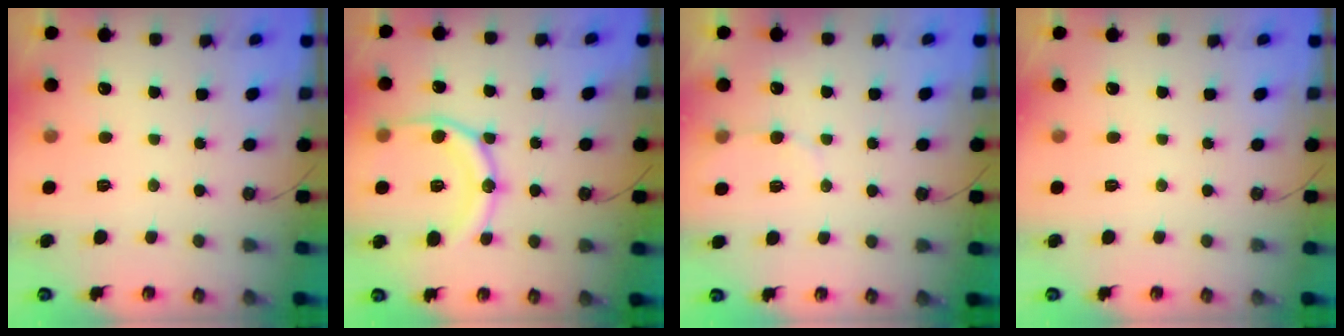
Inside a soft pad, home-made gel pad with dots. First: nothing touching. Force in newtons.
{"total": 16.9, "press": 16.8, "slide": 1.7}
{"total": 4.6, "press": 4.4, "slide": 1.4}
{"total": 0.0}